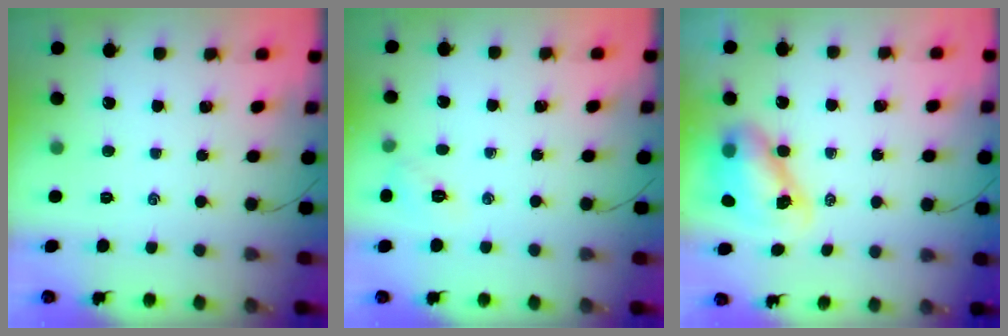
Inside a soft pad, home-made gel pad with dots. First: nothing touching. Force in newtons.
{"total": 6.3, "press": 6.1, "slide": 1.5}
{"total": 8.9, "press": 8.7, "slide": 1.8}